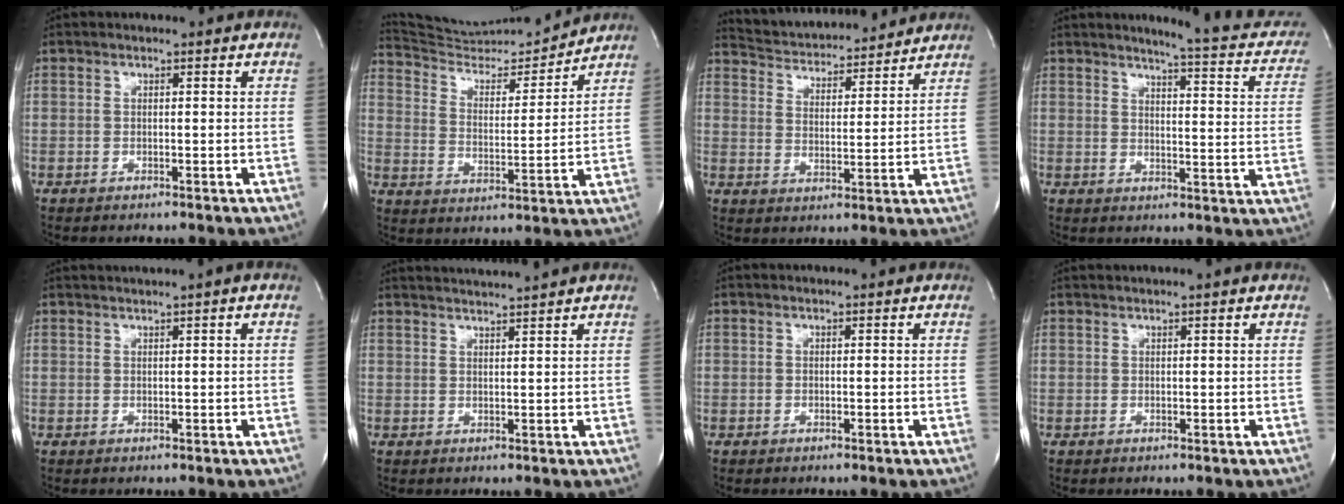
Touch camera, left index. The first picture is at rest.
{"total": 13.9, "force": [13.8, 0.1, 2.1], "torque": [-0.043, -0.017, 0.224]}
{"total": 13.5, "force": [13.0, 2.1, 3.2], "torque": [-0.054, 0.007, 0.197]}
{"total": 12.3, "force": [10.8, 1.6, 5.7], "torque": [-0.059, -0.034, 0.105]}
{"total": 1.8, "force": [1.1, -0.7, 1.2], "torque": [-0.022, 0.008, 0.022]}
{"total": 4.9, "force": [4.5, -1.6, 1.2], "torque": [-0.019, 0.003, 0.068]}
{"total": 0.0}
{"total": 1.6, "force": [1.3, -0.6, 0.8], "torque": [-0.013, 0.016, 0.027]}